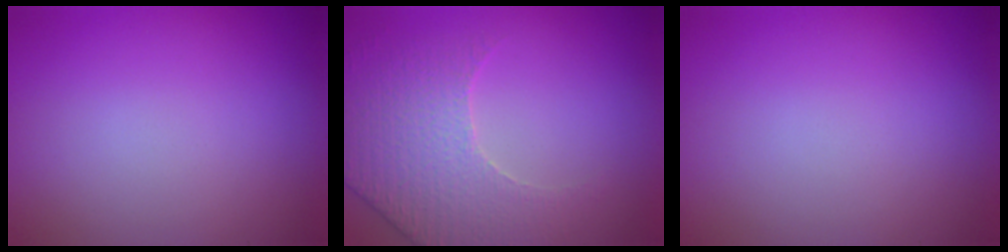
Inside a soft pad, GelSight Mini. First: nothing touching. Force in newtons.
{"total": 3.9, "press": 3.7, "slide": 0.9}
{"total": 0.0}